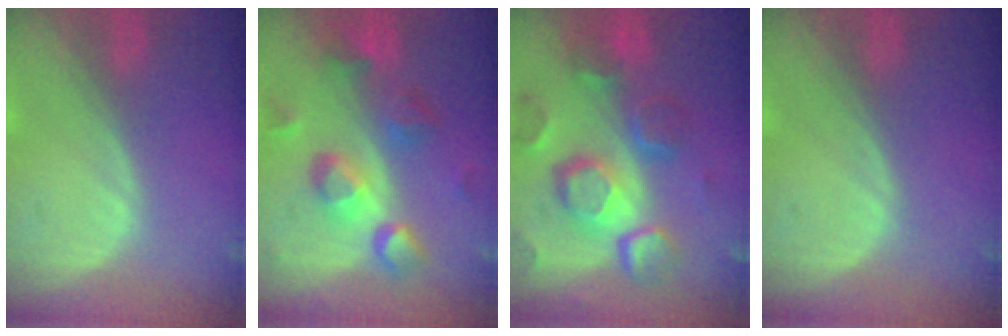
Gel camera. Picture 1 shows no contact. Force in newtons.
{"total": 9.4, "press": 8.4, "slide": 4.3}
{"total": 12.3, "press": 10.6, "slide": 6.2}
{"total": 0.0}